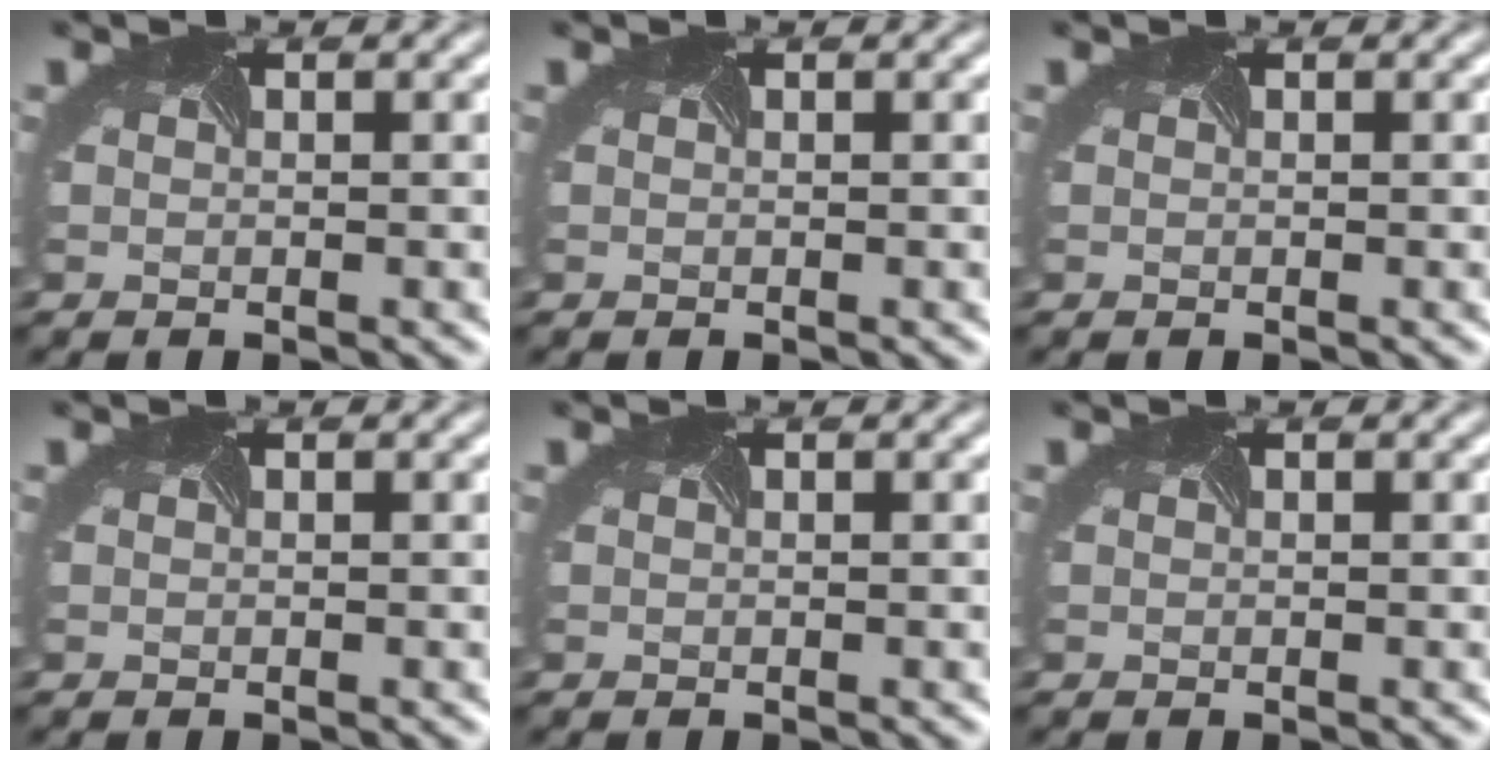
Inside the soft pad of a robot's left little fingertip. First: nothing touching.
{"total": 0.0}
{"total": 0.0}
{"total": 0.0}
{"total": 0.0}
{"total": 0.0}